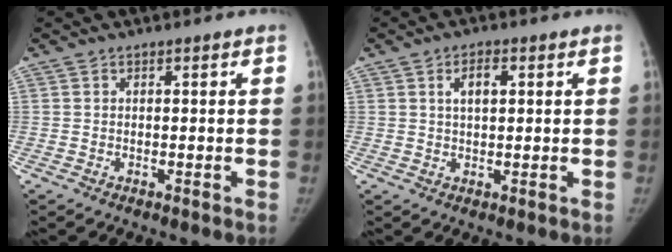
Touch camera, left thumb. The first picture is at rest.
{"total": 3.7, "force": [1.2, 1.9, 3.0], "torque": [-0.045, 0.003, 0.020]}